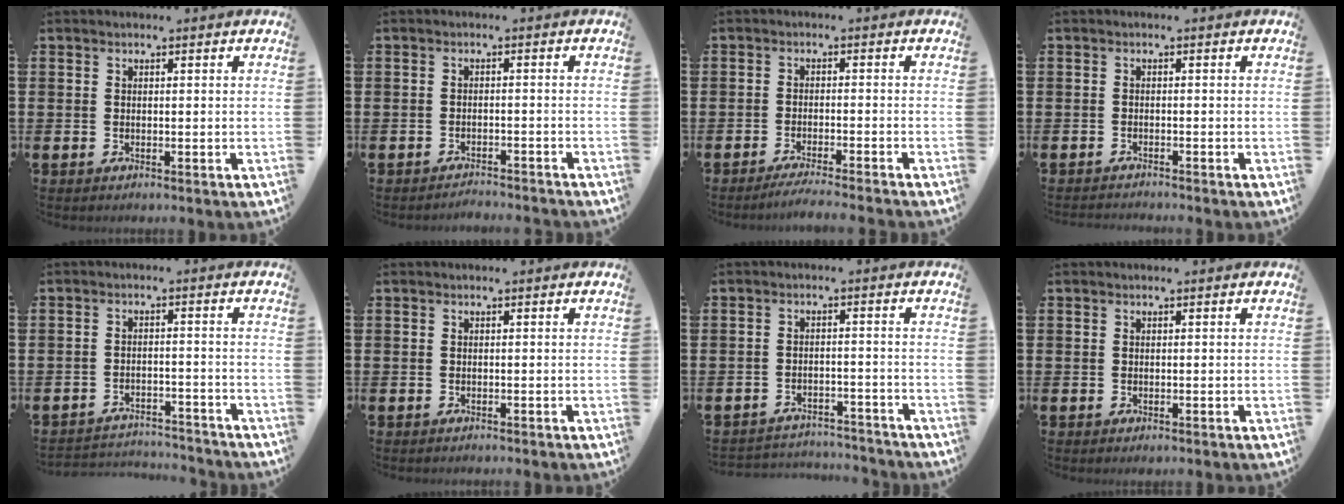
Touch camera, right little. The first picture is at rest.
{"total": 1.6, "force": [-1.5, -0.1, -0.2], "torque": [0.000, 0.005, -0.033]}
{"total": 2.2, "force": [-2.0, -0.3, 1.0], "torque": [-0.015, 0.001, -0.037]}
{"total": 0.8, "force": [-0.8, -0.1, 0.0], "torque": [-0.001, 0.000, -0.017]}
{"total": 2.9, "force": [-2.9, 0.2, -0.1], "torque": [-0.005, 0.001, -0.063]}
{"total": 0.0}
{"total": 2.7, "force": [-2.7, 0.2, -0.2], "torque": [-0.005, 0.002, -0.059]}
{"total": 0.0}